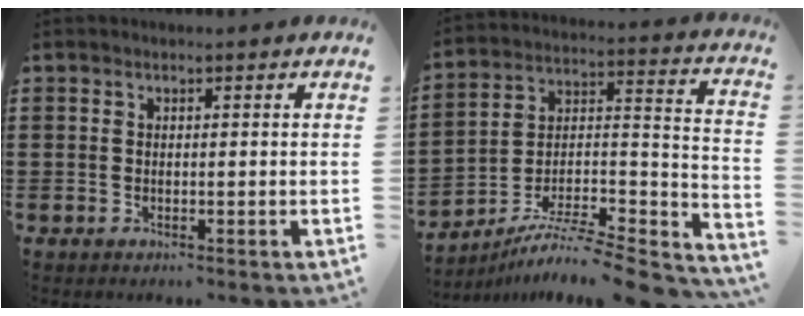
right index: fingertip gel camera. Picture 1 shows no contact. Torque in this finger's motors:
{"motor_torque": [2.14, 0.00, 0.61, 0.16]}